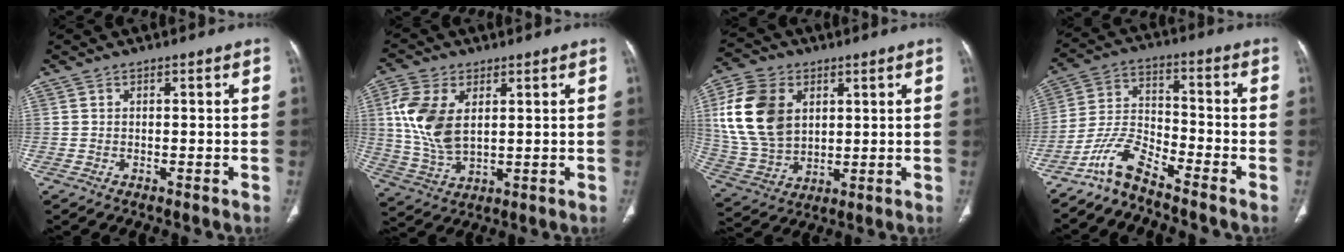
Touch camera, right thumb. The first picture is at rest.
{"total": 12.0, "force": [2.9, 7.1, 9.3], "torque": [-0.193, -0.007, 0.061]}
{"total": 16.7, "force": [4.3, 11.7, 11.1], "torque": [-0.204, -0.008, 0.090]}
{"total": 7.7, "force": [-6.8, 1.3, 3.4], "torque": [-0.075, 0.058, -0.143]}